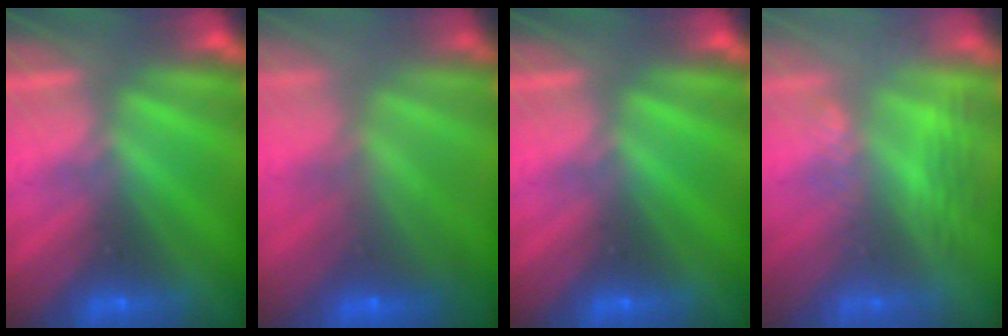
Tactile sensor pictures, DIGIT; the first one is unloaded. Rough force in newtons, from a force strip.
{"total": 6.3}
{"total": 0.0}
{"total": 3.0}